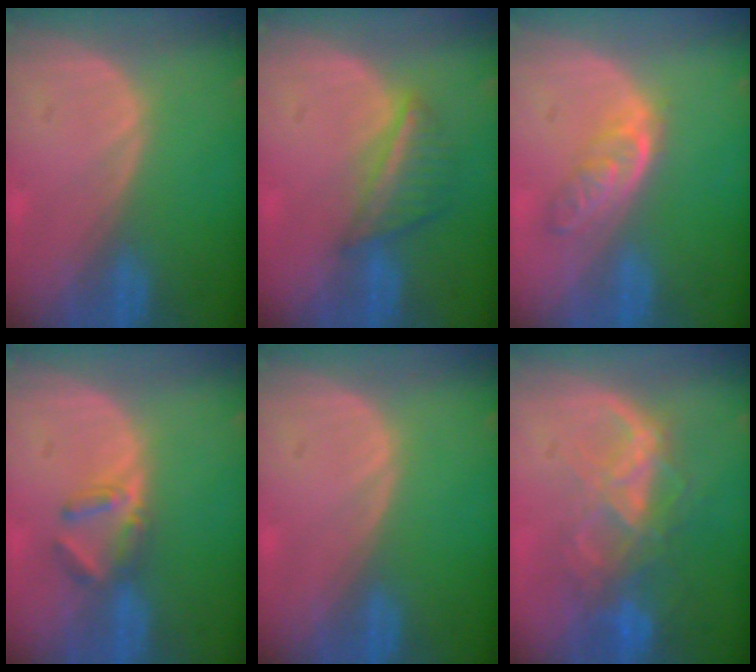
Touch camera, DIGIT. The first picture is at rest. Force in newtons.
{"total": 5.6, "press": 5.3, "slide": 1.7}
{"total": 4.7, "press": 4.4, "slide": 1.6}
{"total": 3.7, "press": 3.6, "slide": 1.0}
{"total": 0.0}
{"total": 8.7, "press": 7.4, "slide": 4.6}